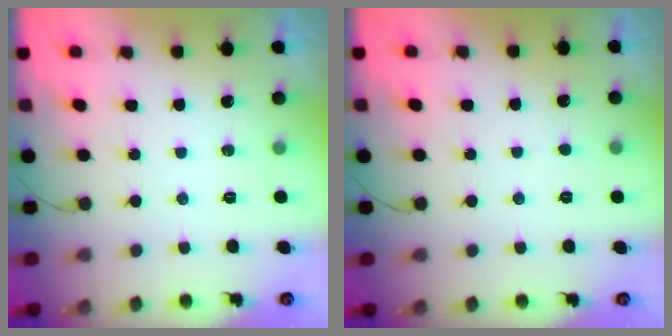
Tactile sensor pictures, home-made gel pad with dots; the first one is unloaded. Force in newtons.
{"total": 0.7, "press": 0.7, "slide": 0.1}